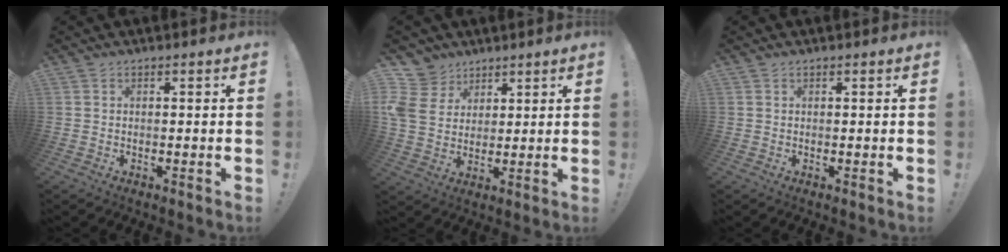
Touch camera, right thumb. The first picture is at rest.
{"total": 10.1, "force": [4.4, 8.4, 3.3], "torque": [-0.070, -0.026, 0.091]}
{"total": 0.0}